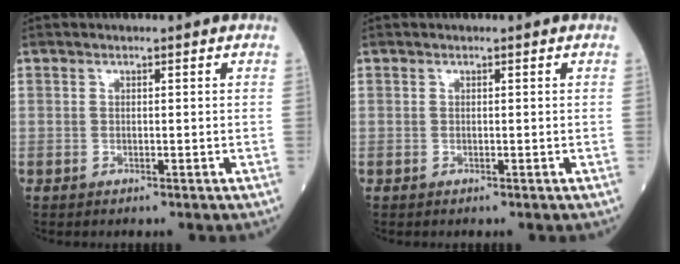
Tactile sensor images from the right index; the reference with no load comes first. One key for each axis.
{"total": 0.0}